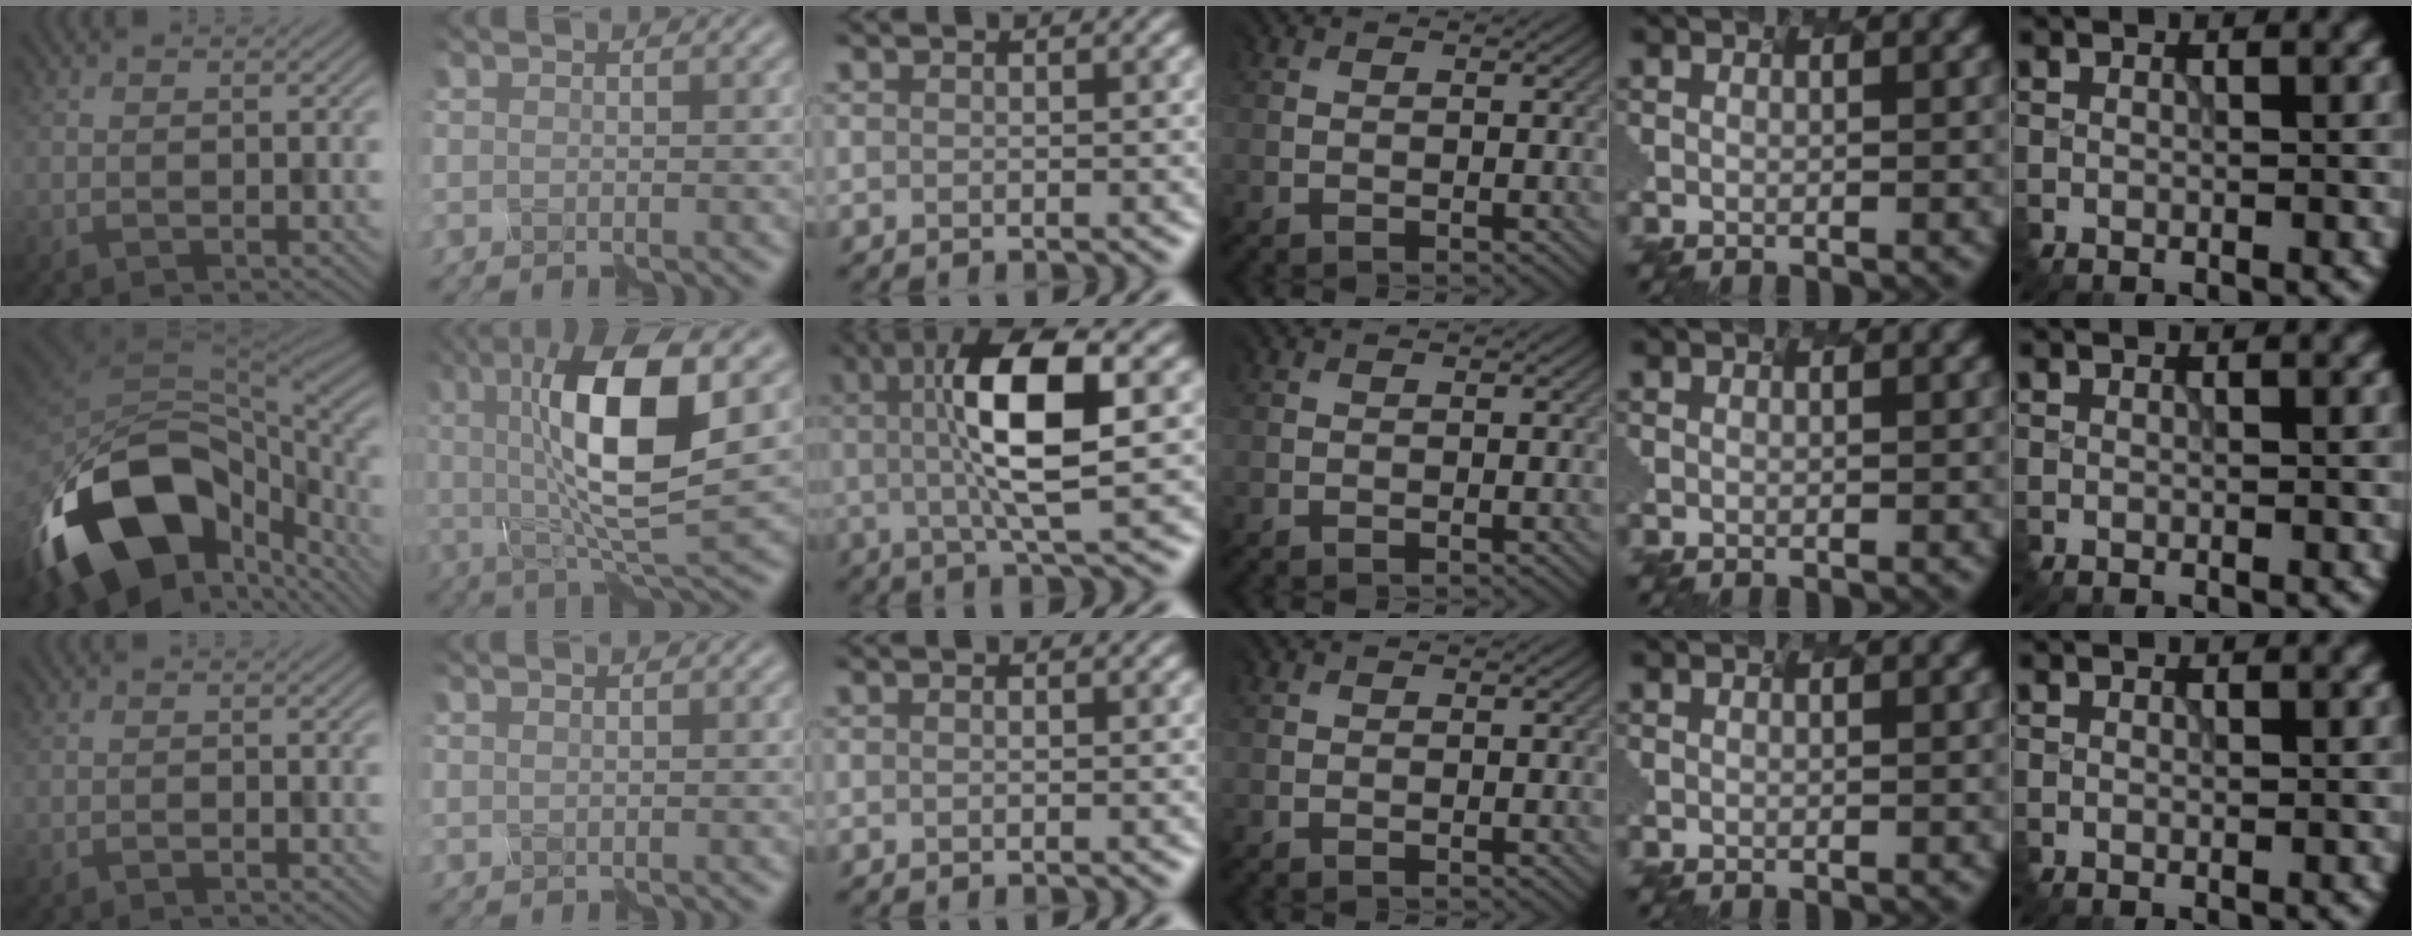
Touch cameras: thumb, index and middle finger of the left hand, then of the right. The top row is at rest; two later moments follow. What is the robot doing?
{"motion": "disassemble", "object": "markers"}